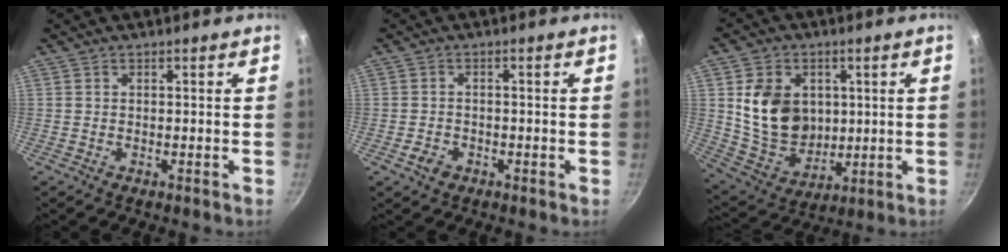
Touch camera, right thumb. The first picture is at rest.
{"total": 2.6, "force": [-1.3, 1.9, 1.3], "torque": [-0.022, 0.014, -0.021]}
{"total": 15.0, "force": [2.6, 11.8, 8.8], "torque": [-0.129, -0.016, 0.061]}